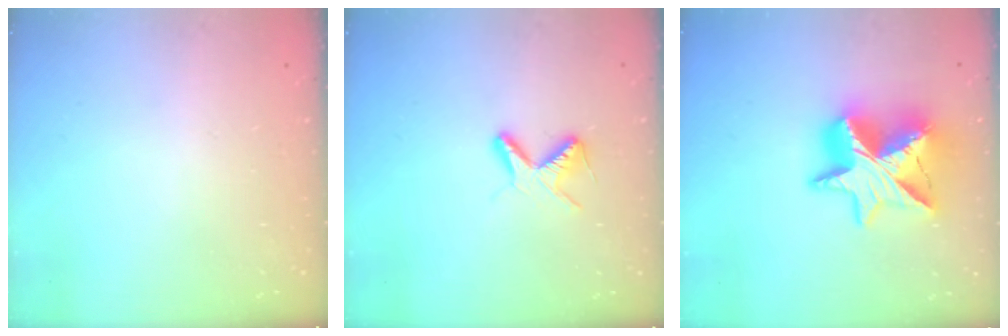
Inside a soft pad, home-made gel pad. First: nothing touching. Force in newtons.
{"total": 6.3, "press": 6.3, "slide": 0.6}
{"total": 20.4, "press": 20.4, "slide": 1.7}